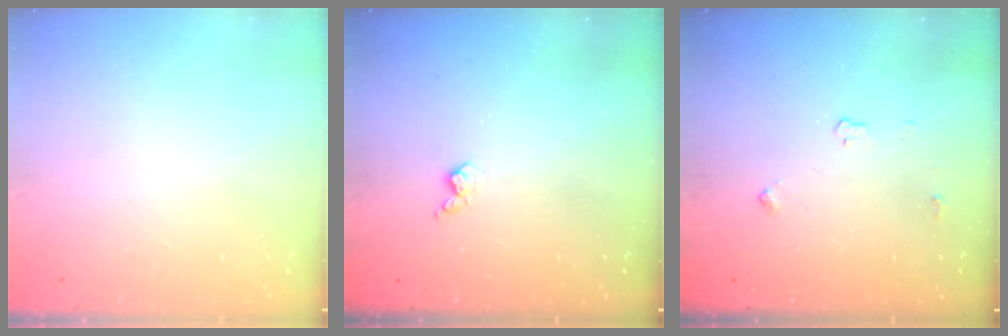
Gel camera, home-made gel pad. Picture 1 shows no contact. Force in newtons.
{"total": 3.6, "press": 3.6, "slide": 0.6}
{"total": 3.0, "press": 2.9, "slide": 0.5}